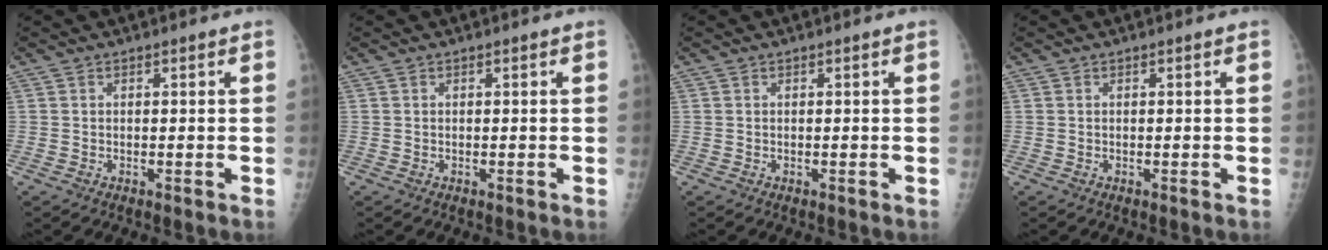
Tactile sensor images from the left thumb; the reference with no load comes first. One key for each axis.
{"total": 0.0}
{"total": 0.0}
{"total": 0.0}